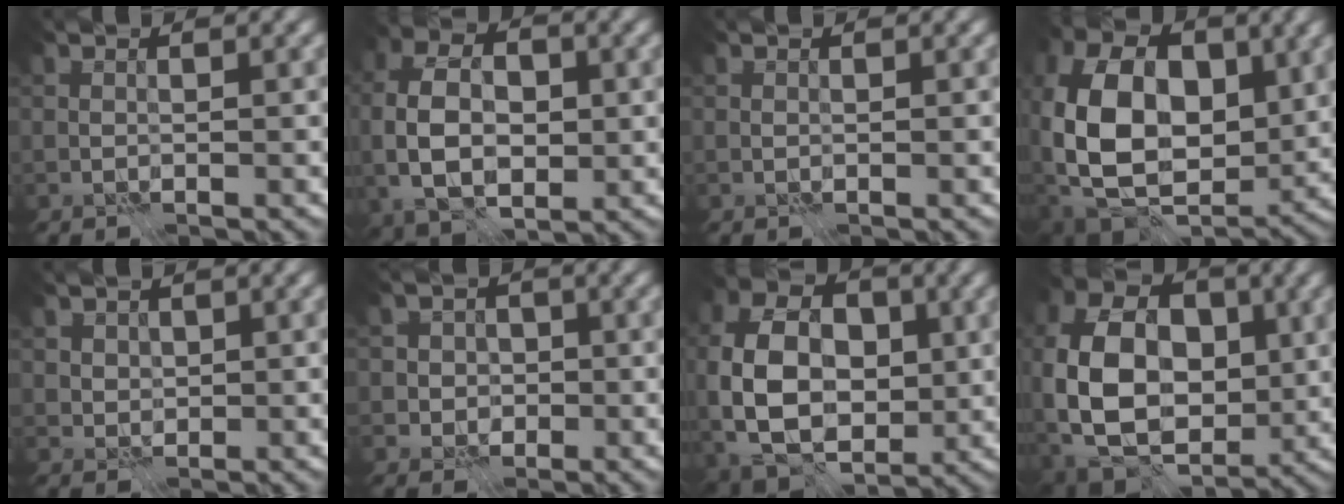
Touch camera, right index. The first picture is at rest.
{"total": 7.7, "force": [-0.3, 4.9, 5.9], "torque": [-0.114, 0.007, -0.013]}
{"total": 0.0}
{"total": 13.9, "force": [0.2, 9.7, 10.0], "torque": [-0.195, -0.007, 0.009]}
{"total": 2.3, "force": [1.2, 1.7, 0.9], "torque": [-0.017, 0.004, 0.024]}
{"total": 3.5, "force": [-0.1, 3.3, 1.1], "torque": [0.010, 0.022, -0.021]}
{"total": 11.1, "force": [-0.4, 7.8, 7.9], "torque": [-0.160, 0.005, -0.012]}
{"total": 12.4, "force": [-0.3, 8.8, 8.8], "torque": [-0.180, 0.003, -0.013]}